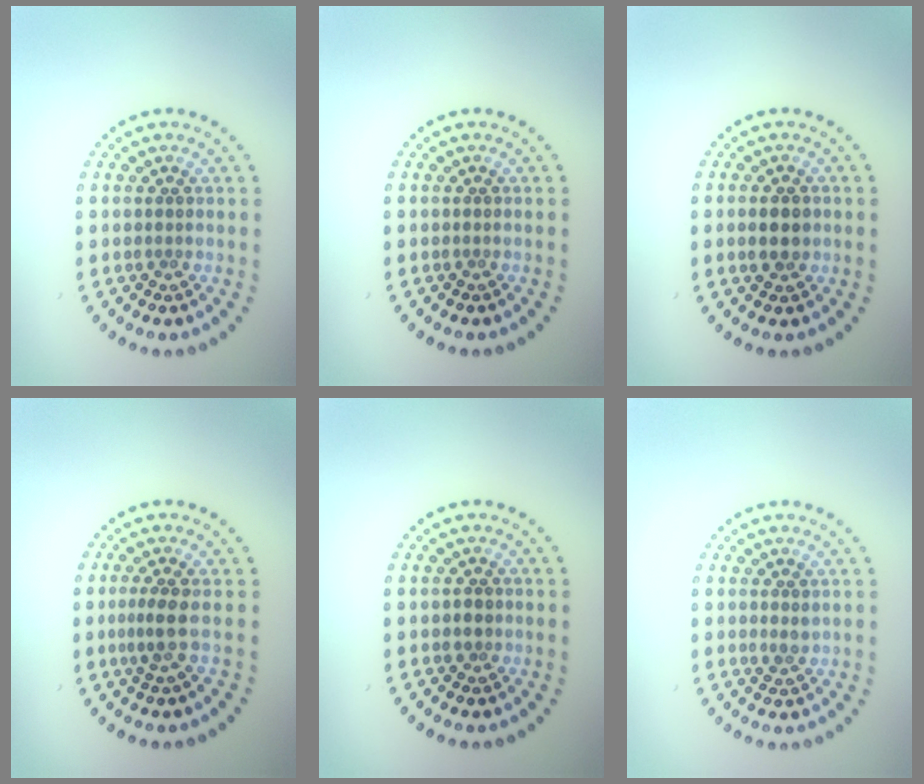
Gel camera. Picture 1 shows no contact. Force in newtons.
{"total": 0.0}
{"total": 2.3, "press": 2.3, "slide": 0.2}
{"total": 1.8, "press": 1.3, "slide": 1.2}
{"total": 1.1, "press": 0.9, "slide": 0.5}
{"total": 1.1, "press": 1.0, "slide": 0.6}